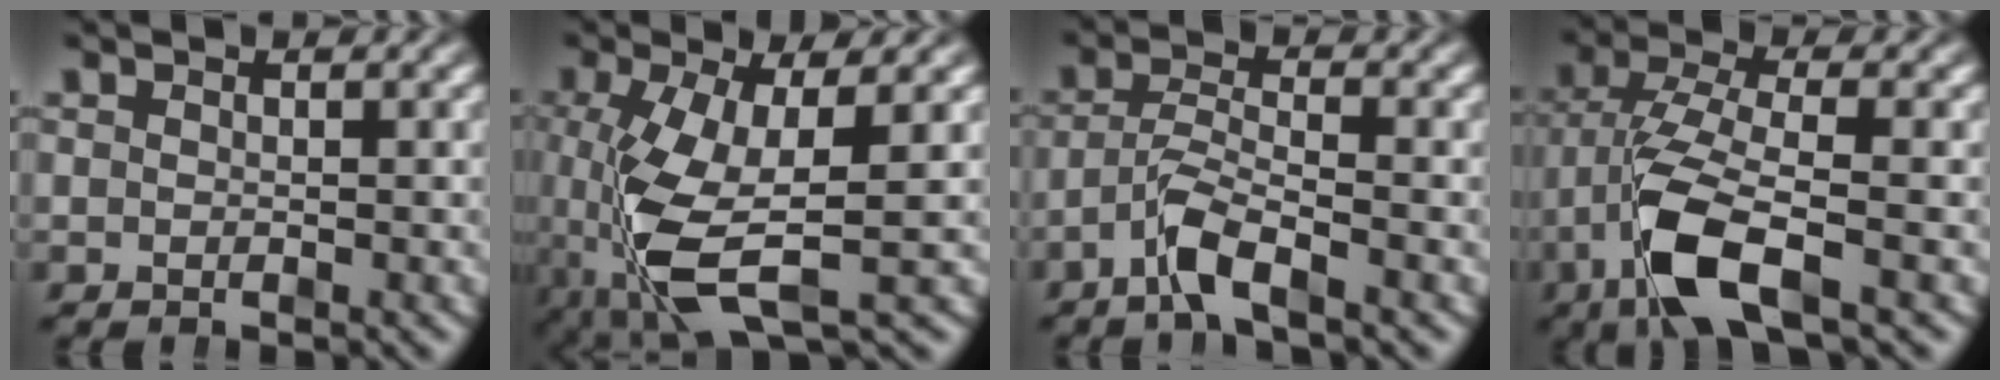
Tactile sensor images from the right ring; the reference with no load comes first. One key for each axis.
{"total": 9.6, "fx": -1.2, "fy": 4.4, "fz": 8.5, "tx": -0.184, "ty": -0.034, "tz": 0.007}
{"total": 3.5, "fx": -1.9, "fy": 1.0, "fz": 2.7, "tx": -0.056, "ty": -0.013, "tz": -0.032}
{"total": 6.9, "fx": -1.4, "fy": 2.8, "fz": 6.1, "tx": -0.134, "ty": -0.026, "tz": -0.011}